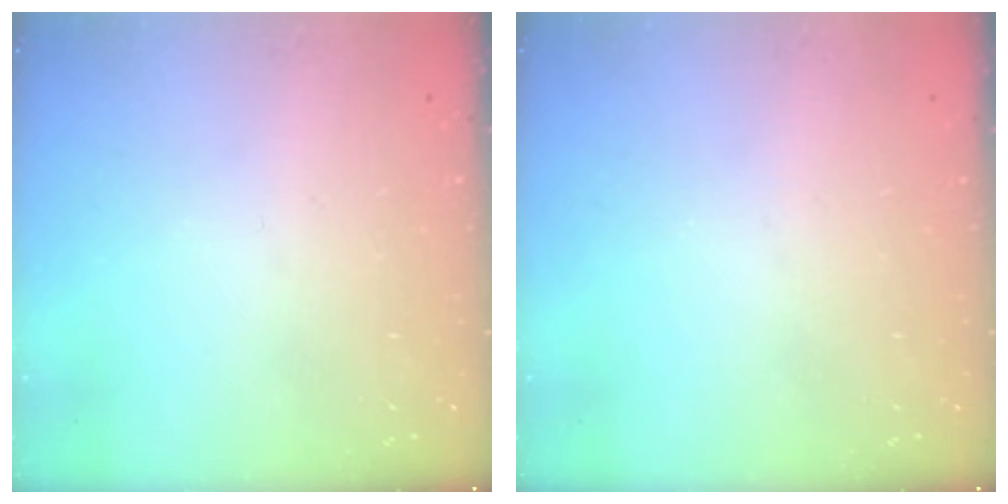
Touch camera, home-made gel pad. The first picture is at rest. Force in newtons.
{"total": 0.0}